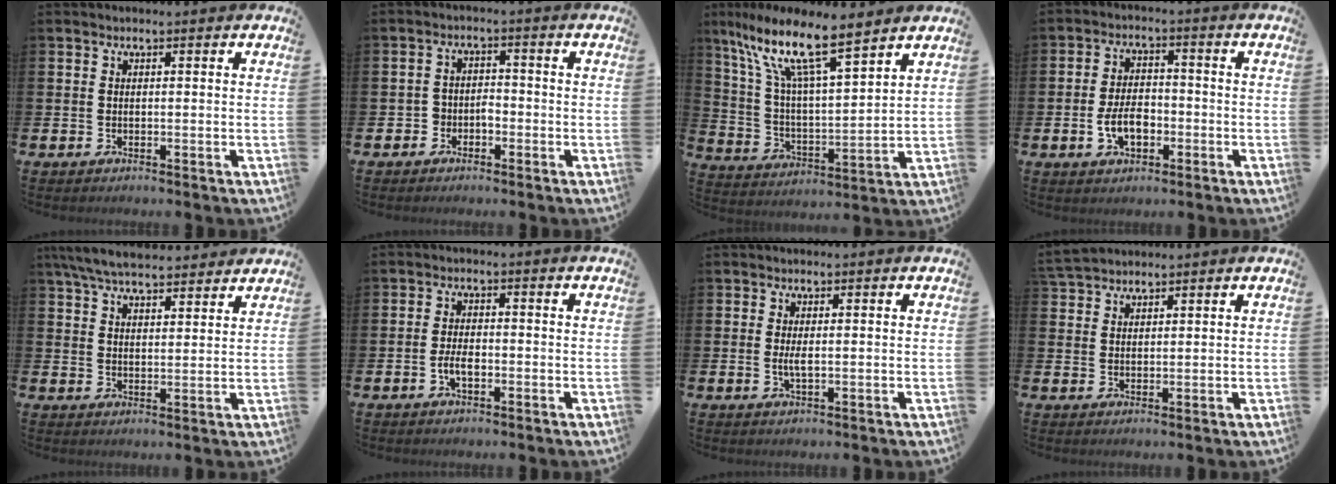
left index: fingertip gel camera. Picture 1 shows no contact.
{"total": 2.4, "force": [-1.6, 1.6, 0.5], "torque": [-0.024, 0.010, -0.035]}
{"total": 12.5, "force": [9.4, 2.7, 7.7], "torque": [-0.182, -0.043, 0.159]}
{"total": 5.0, "force": [-1.6, 2.9, 3.7], "torque": [-0.057, 0.006, -0.031]}
{"total": 6.9, "force": [6.4, 1.2, 2.0], "torque": [-0.058, -0.025, 0.118]}
{"total": 2.7, "force": [-0.9, 1.2, 2.2], "torque": [-0.041, 0.003, -0.016]}
{"total": 1.7, "force": [0.0, 0.5, 1.6], "torque": [-0.030, 0.001, -0.001]}
{"total": 3.3, "force": [3.2, 0.7, 0.0], "torque": [-0.008, -0.008, 0.061]}